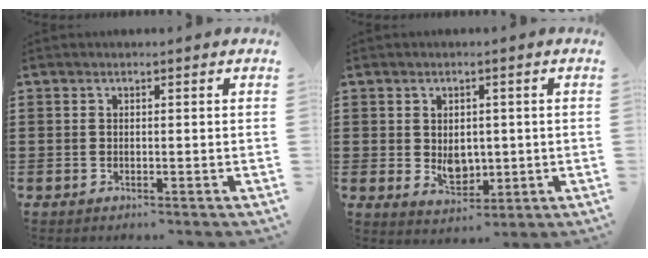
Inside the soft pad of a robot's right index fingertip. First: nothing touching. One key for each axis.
{"total": 4.0, "fx": 0.2, "fy": 3.1, "fz": 2.5, "tx": -0.031, "ty": -0.002, "tz": -0.002}